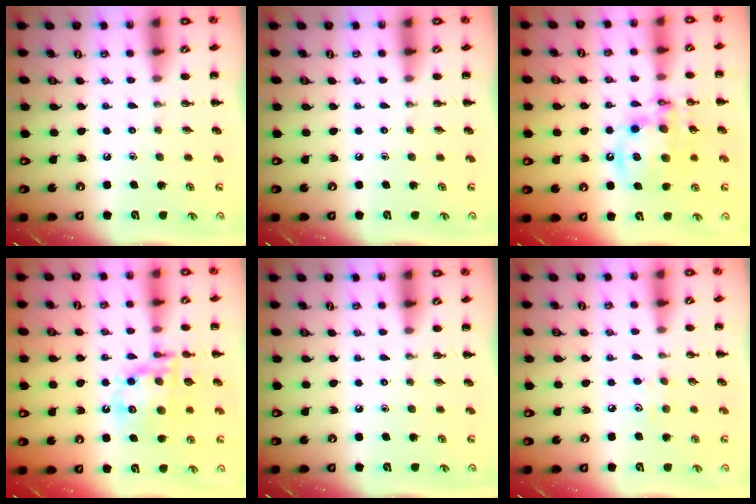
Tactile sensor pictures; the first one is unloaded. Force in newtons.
{"total": 0.0}
{"total": 13.9, "press": 13.5, "slide": 3.3}
{"total": 14.3, "press": 13.9, "slide": 3.1}
{"total": 0.0}
{"total": 5.1, "press": 4.9, "slide": 1.4}